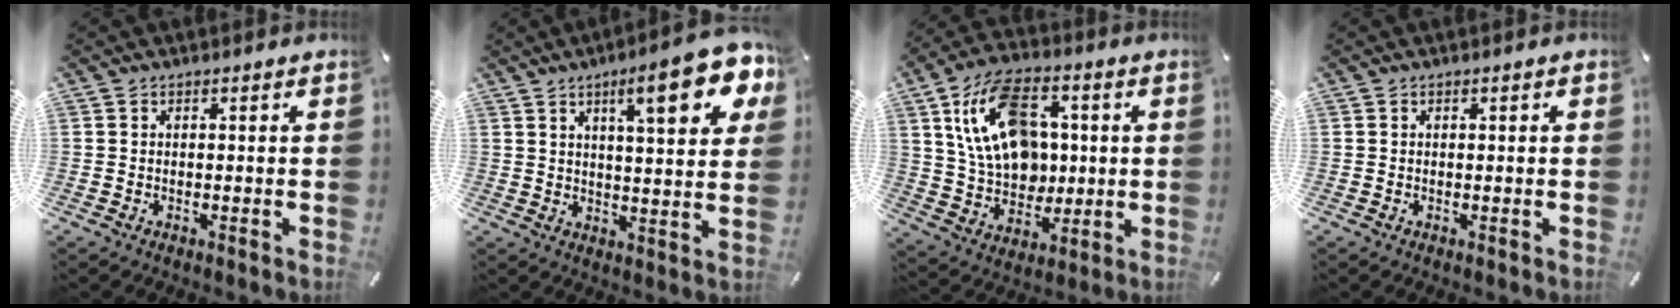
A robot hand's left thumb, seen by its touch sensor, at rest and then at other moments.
{"total": 15.7, "force": [7.8, 4.3, 12.9], "torque": [-0.184, -0.030, 0.116]}
{"total": 18.2, "force": [4.1, 13.2, 11.9], "torque": [-0.228, 0.002, 0.075]}
{"total": 0.0}